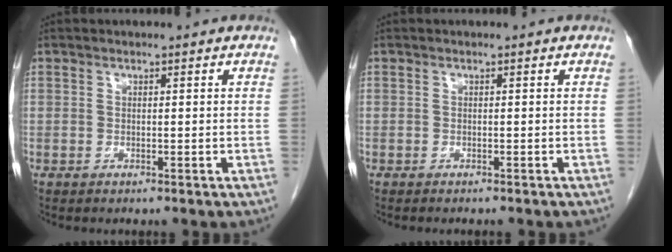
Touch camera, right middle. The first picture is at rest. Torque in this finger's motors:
{"motor_torque": [-0.20, -0.30, -0.10, -0.01]}